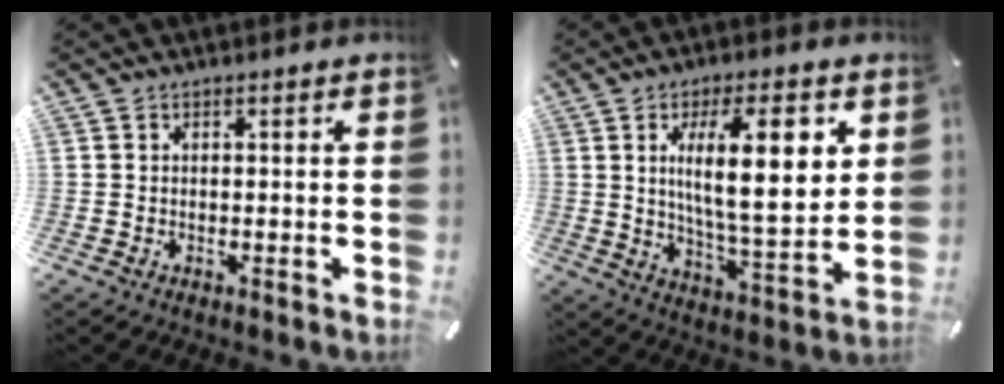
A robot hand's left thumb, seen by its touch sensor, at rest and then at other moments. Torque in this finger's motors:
{"motor_torque": [2.36, 2.65, 1.46, -1.31, 0.25]}